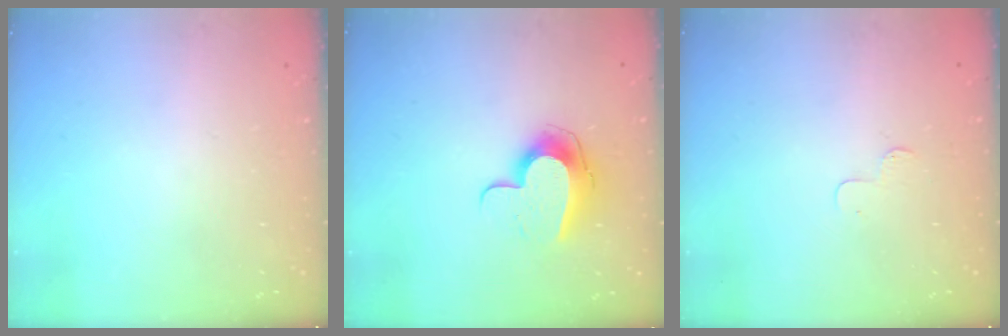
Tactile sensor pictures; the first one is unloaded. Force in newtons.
{"total": 10.7, "press": 10.6, "slide": 0.7}
{"total": 3.6, "press": 3.6, "slide": 0.4}